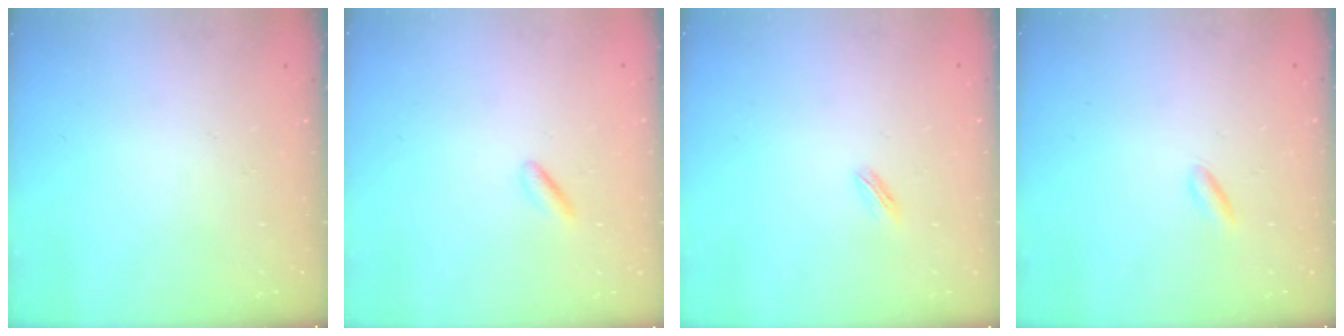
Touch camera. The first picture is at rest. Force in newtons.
{"total": 0.7, "press": 0.6, "slide": 0.4}
{"total": 1.3, "press": 1.2, "slide": 0.3}
{"total": 2.6, "press": 2.5, "slide": 0.7}